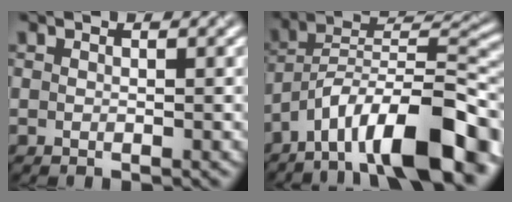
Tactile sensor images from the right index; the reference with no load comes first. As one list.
[{"total": 12.1, "force": [-7.4, 3.5, 8.9], "torque": [-0.129, 0.020, -0.135]}]